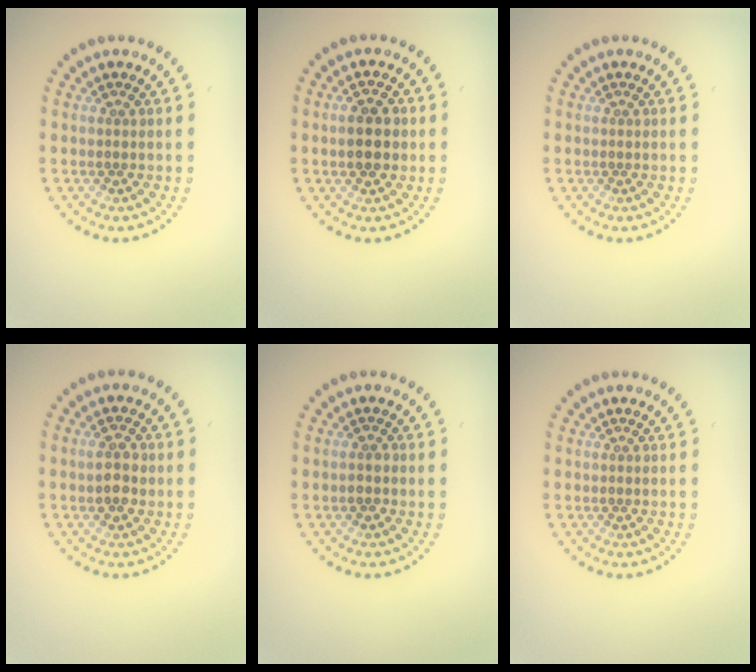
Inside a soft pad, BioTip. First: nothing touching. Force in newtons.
{"total": 3.6, "press": 3.6, "slide": 0.2}
{"total": 0.0}
{"total": 2.2, "press": 2.2, "slide": 0.1}
{"total": 1.1, "press": 1.0, "slide": 0.3}
{"total": 0.0}